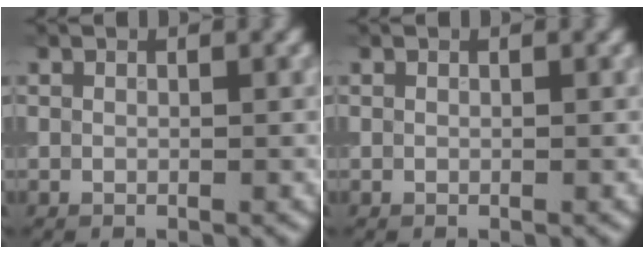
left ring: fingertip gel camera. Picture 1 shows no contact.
{"total": 0.0}